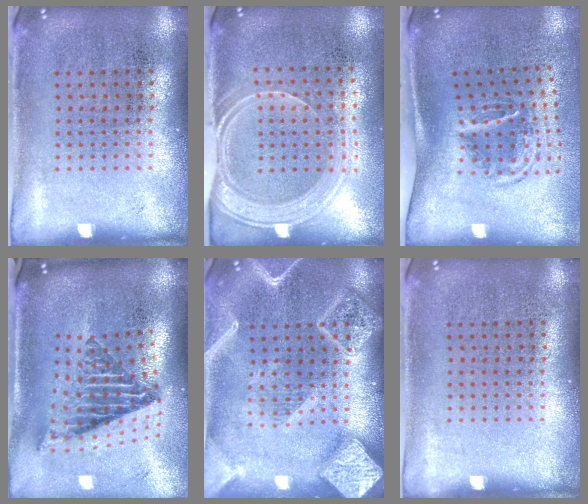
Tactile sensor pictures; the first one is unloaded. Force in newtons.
{"total": 1.8, "press": 1.5, "slide": 0.9}
{"total": 1.7, "press": 1.1, "slide": 1.3}
{"total": 2.9, "press": 1.8, "slide": 2.3}
{"total": 3.1, "press": 3.1, "slide": 0.3}
{"total": 0.0}